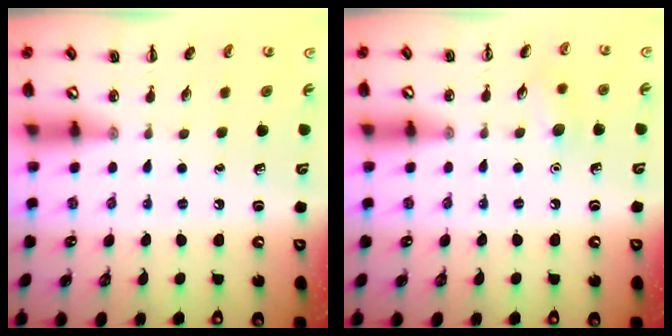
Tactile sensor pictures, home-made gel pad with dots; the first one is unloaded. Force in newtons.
{"total": 7.1, "press": 6.9, "slide": 1.8}